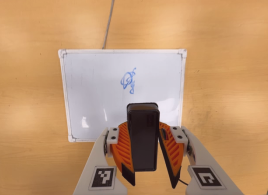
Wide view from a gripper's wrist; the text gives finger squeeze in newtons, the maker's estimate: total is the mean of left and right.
{"total": 10.9, "left": 10.6, "right": 11.1}